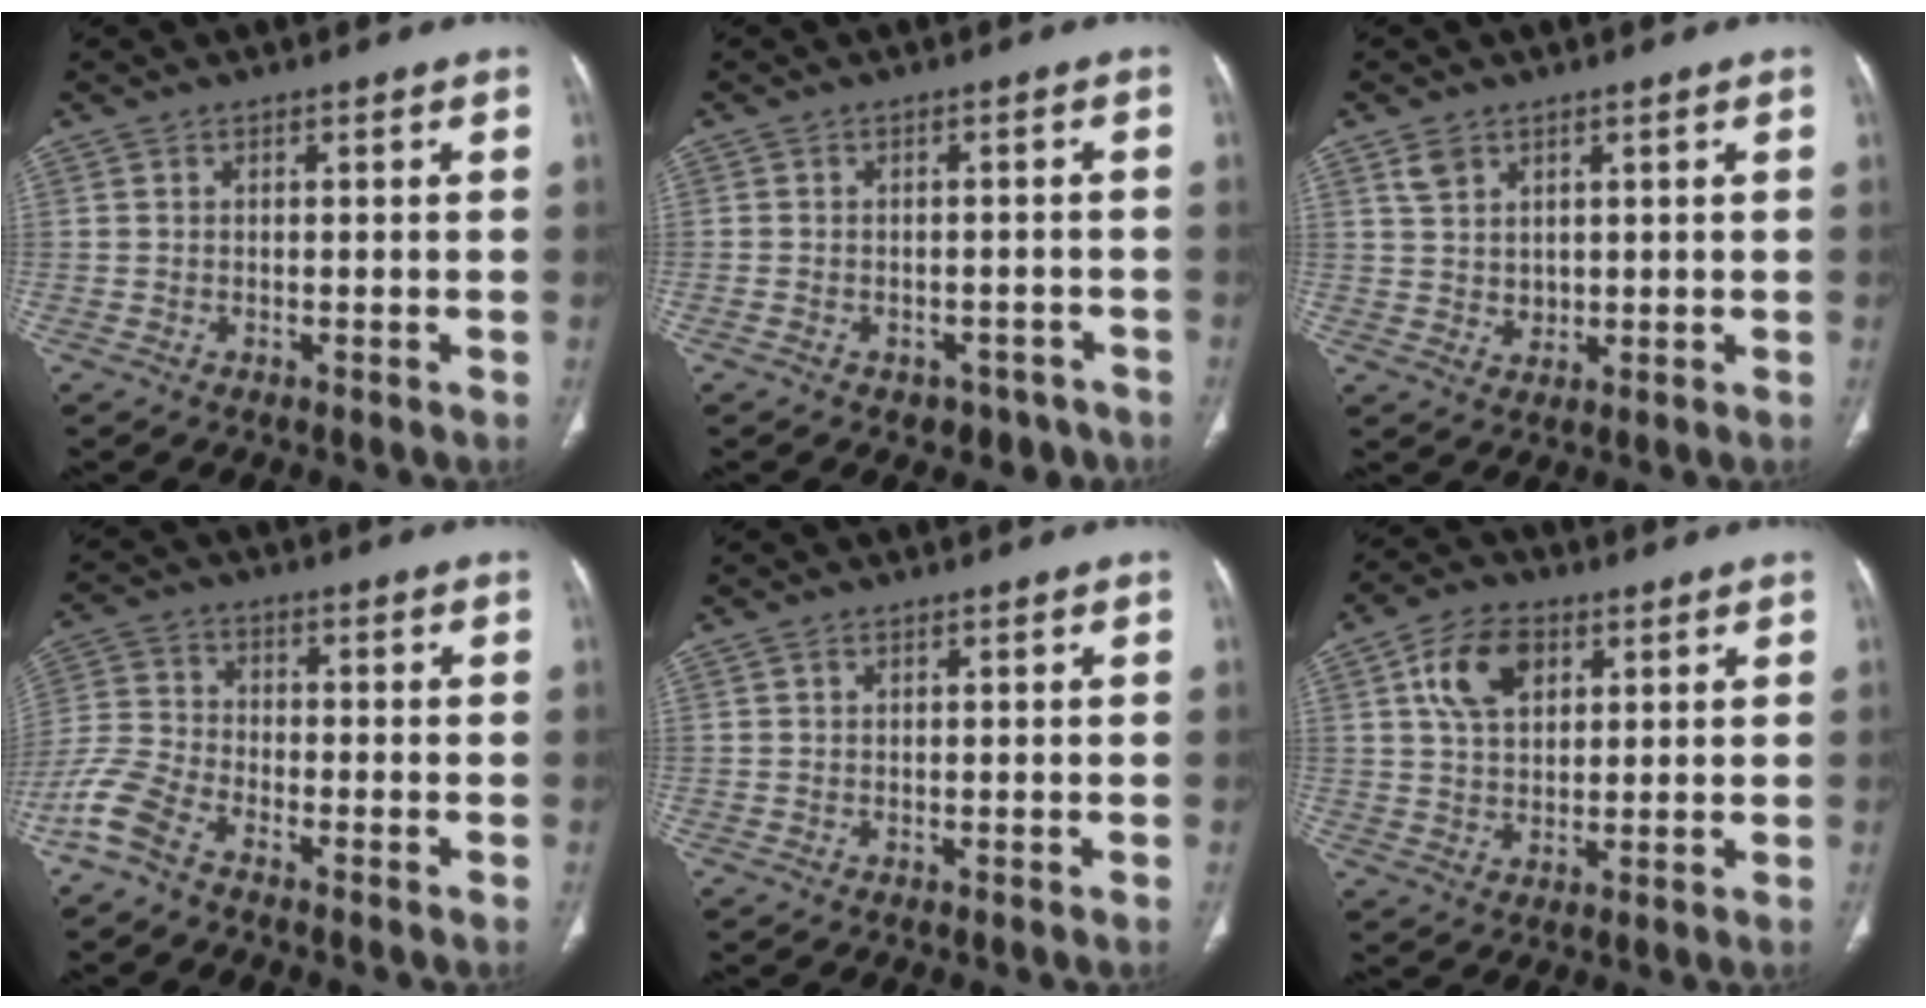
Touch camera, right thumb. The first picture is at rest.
{"total": 5.3, "force": [-3.5, 3.6, 1.5], "torque": [-0.003, 0.034, -0.038]}
{"total": 4.1, "force": [2.4, 3.0, 1.6], "torque": [-0.020, -0.016, 0.056]}
{"total": 7.5, "force": [-5.3, 3.2, 4.3], "torque": [-0.106, 0.016, -0.121]}
{"total": 0.6, "force": [0.4, 0.3, 0.3], "torque": [-0.008, 0.003, 0.009]}
{"total": 9.9, "force": [3.9, 6.4, 6.5], "torque": [-0.100, -0.006, 0.068]}